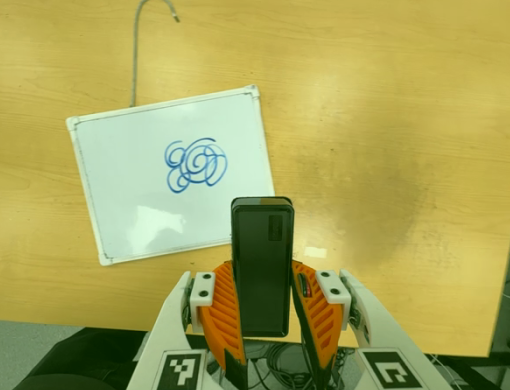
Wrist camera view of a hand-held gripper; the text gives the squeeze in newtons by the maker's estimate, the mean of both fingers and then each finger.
{"total": 5.5, "left": 4.1, "right": 6.9}